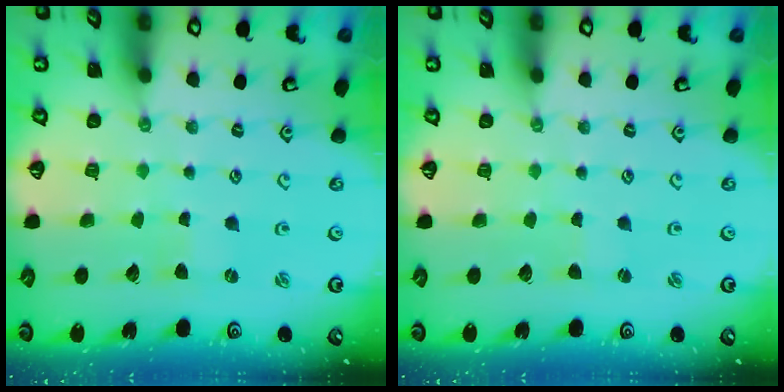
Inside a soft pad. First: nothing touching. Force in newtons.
{"total": 0.0}